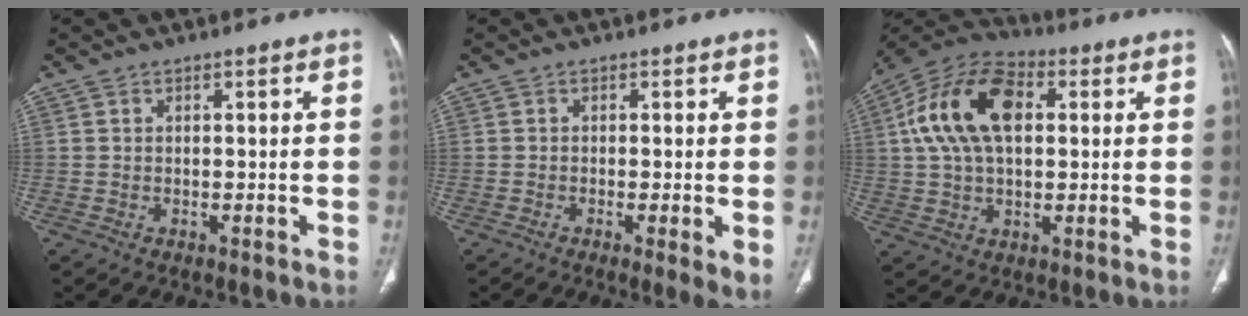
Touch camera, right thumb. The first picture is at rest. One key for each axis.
{"total": 3.8, "fx": -0.8, "fy": 0.6, "fz": 3.7, "tx": -0.067, "ty": -0.014, "tz": -0.018}
{"total": 17.0, "fx": 3.5, "fy": 10.2, "fz": 13.1, "tx": -0.241, "ty": 0.022, "tz": 0.054}